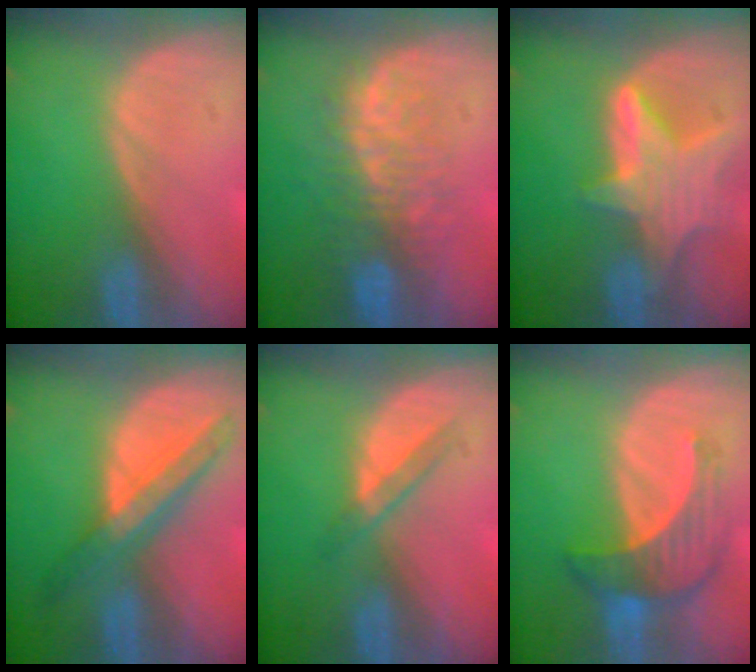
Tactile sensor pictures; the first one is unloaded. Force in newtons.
{"total": 9.4, "press": 8.1, "slide": 4.7}
{"total": 7.4, "press": 6.9, "slide": 2.6}
{"total": 6.9, "press": 6.6, "slide": 1.7}
{"total": 2.9, "press": 2.8, "slide": 1.0}
{"total": 7.4, "press": 6.8, "slide": 2.8}